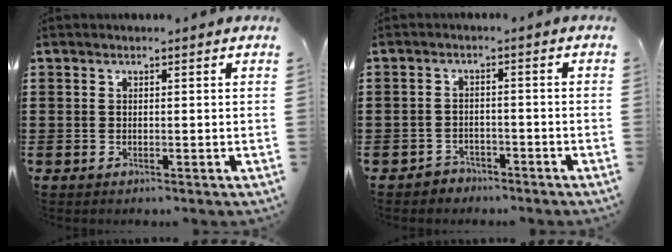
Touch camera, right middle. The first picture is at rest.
{"total": 2.2, "force": [-2.1, 0.7, -0.1], "torque": [-0.005, 0.003, -0.048]}